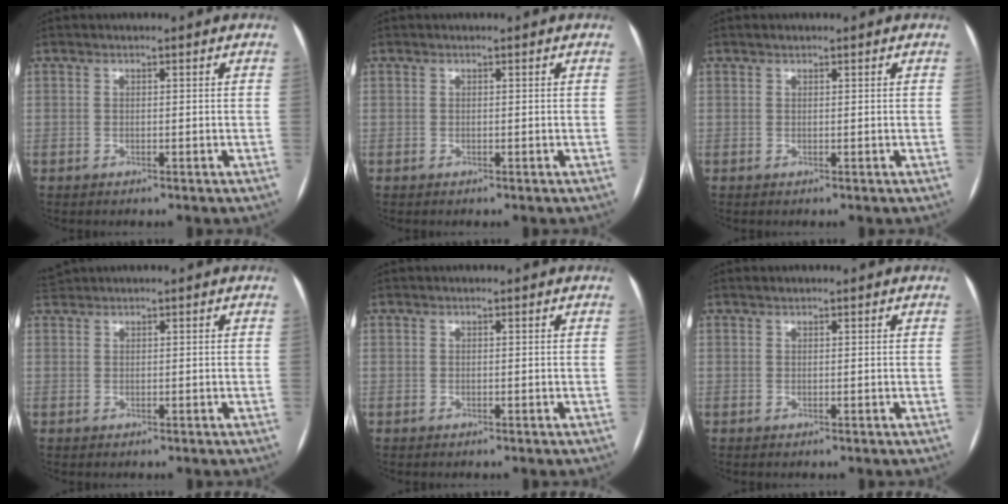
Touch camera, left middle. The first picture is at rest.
{"total": 0.0}
{"total": 0.0}
{"total": 0.9, "force": [0.9, 0.1, -0.1], "torque": [-0.005, 0.018, 0.024]}
{"total": 0.0}
{"total": 0.0}